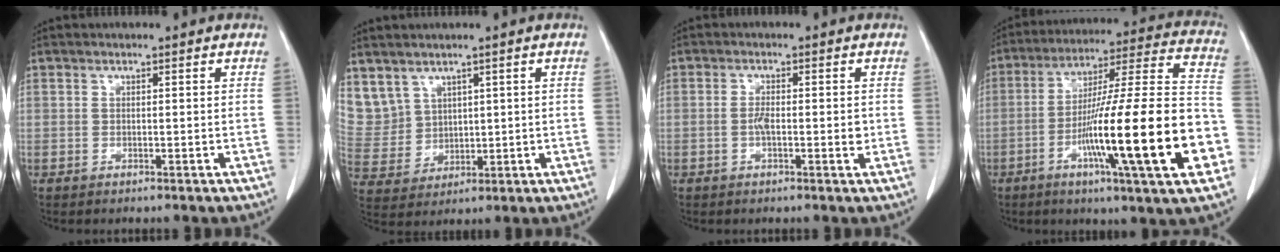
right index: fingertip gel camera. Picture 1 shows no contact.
{"total": 10.1, "force": [5.4, 8.2, 2.2], "torque": [-0.078, 0.031, 0.141]}
{"total": 3.2, "force": [-0.4, 0.9, 3.0], "torque": [-0.061, 0.000, -0.009]}
{"total": 25.5, "force": [-7.8, 0.9, 24.3], "torque": [-0.339, -0.008, -0.130]}